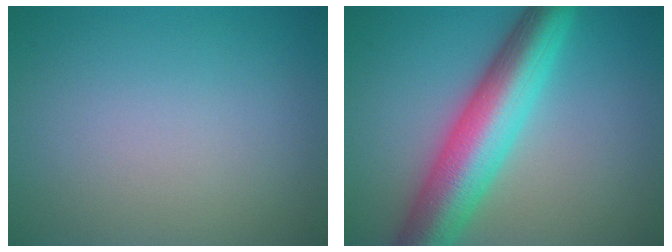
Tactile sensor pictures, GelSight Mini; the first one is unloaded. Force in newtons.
{"total": 9.2, "press": 9.2, "slide": 0.3}